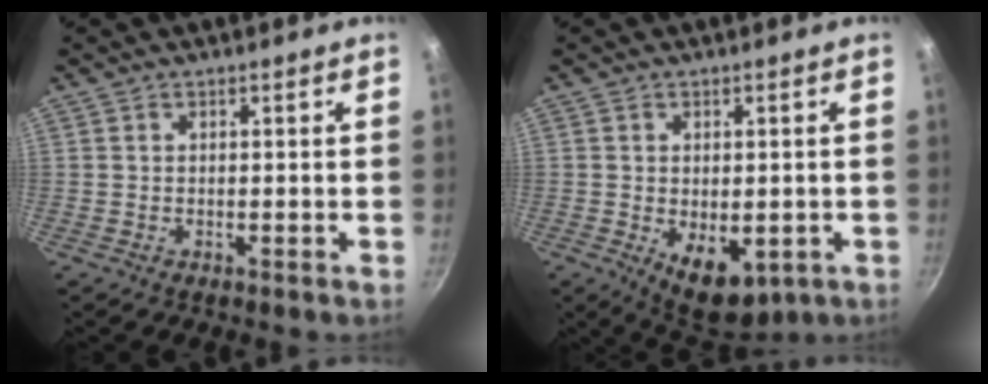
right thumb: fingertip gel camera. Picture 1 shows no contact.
{"total": 9.0, "force": [-2.2, 5.2, 6.9], "torque": [-0.076, -0.007, -0.015]}